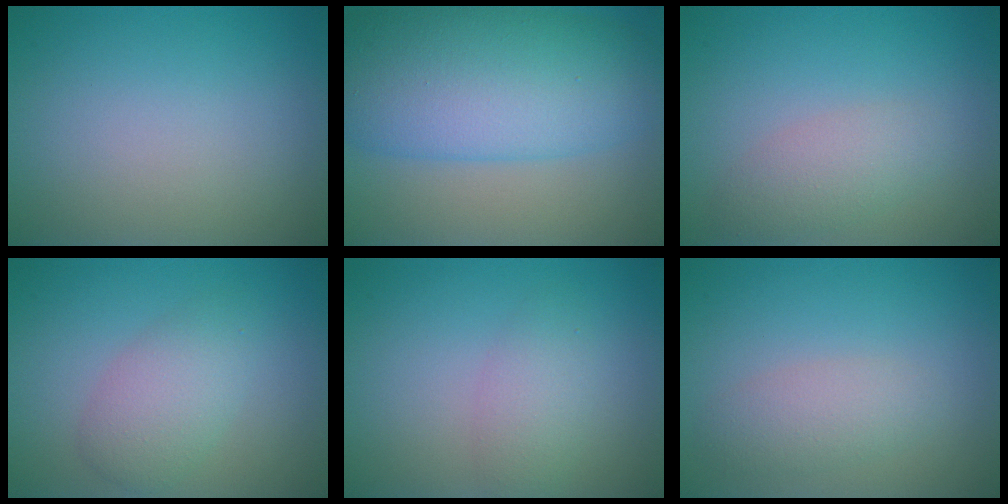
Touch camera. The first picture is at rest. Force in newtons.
{"total": 11.4, "press": 11.4, "slide": 0.2}
{"total": 2.5, "press": 2.5, "slide": 0.1}
{"total": 3.6, "press": 3.6, "slide": 0.0}
{"total": 2.3, "press": 2.3, "slide": 0.0}
{"total": 2.4, "press": 2.4, "slide": 0.1}